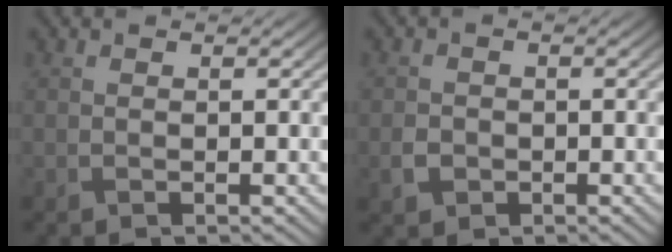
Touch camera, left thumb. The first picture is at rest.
{"total": 1.9, "force": [-0.8, 1.6, 0.8], "torque": [-0.020, -0.004, -0.018]}